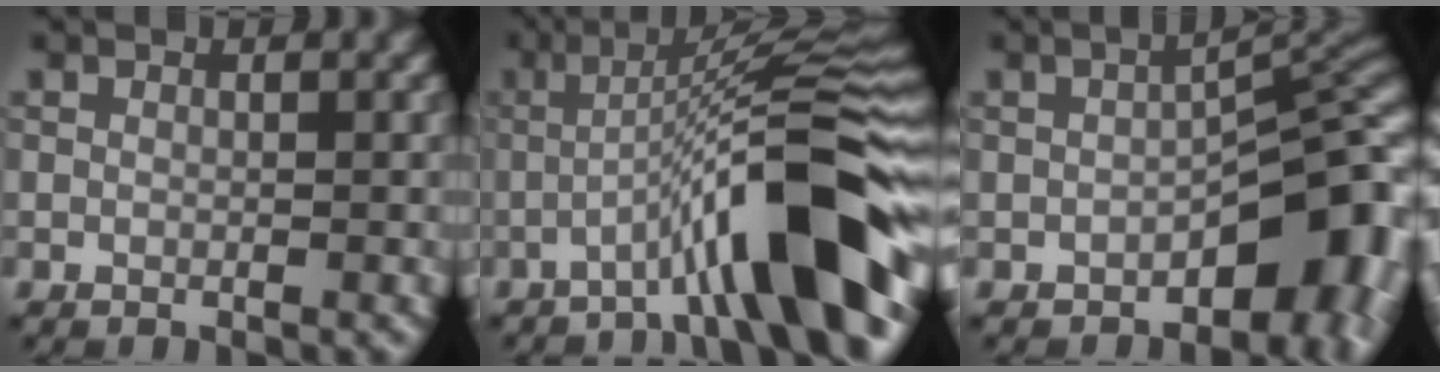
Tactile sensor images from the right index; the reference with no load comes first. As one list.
[{"total": 10.6, "force": [-4.4, 1.4, 9.6], "torque": [-0.129, 0.028, -0.077]}, {"total": 7.7, "force": [-3.0, 3.6, 6.1], "torque": [-0.054, 0.010, -0.050]}]